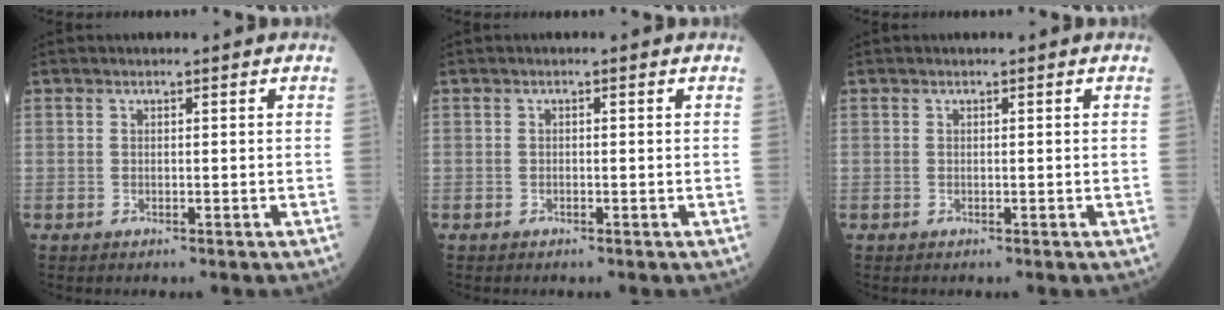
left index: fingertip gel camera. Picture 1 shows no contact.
{"total": 0.0}
{"total": 0.0}